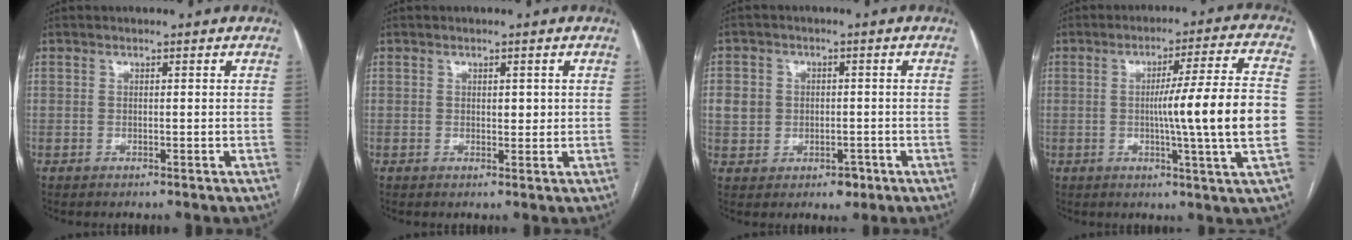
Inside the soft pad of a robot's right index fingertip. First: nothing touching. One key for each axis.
{"total": 1.6, "fx": 0.3, "fy": 0.9, "fz": 1.2, "tx": -0.015, "ty": -0.001, "tz": 0.006}
{"total": 6.3, "fx": -1.0, "fy": 5.6, "fz": 2.8, "tx": -0.038, "ty": 0.014, "tz": -0.001}
{"total": 14.3, "fx": -1.3, "fy": -1.5, "fz": 14.1, "tx": -0.213, "ty": -0.002, "tz": -0.025}